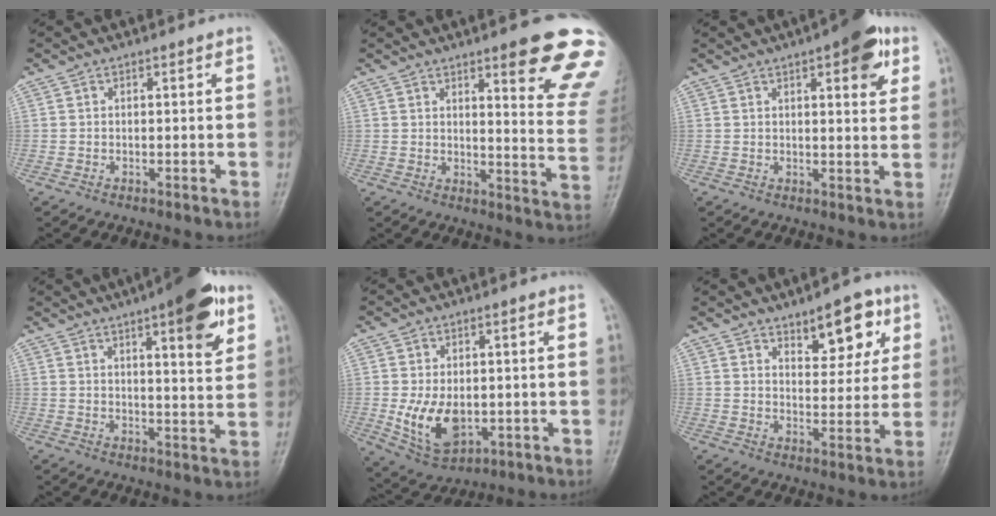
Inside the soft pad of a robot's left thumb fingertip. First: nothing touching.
{"total": 16.8, "force": [10.6, 2.7, 12.8], "torque": [-0.127, -0.061, 0.123]}
{"total": 9.3, "force": [4.4, 3.2, 7.5], "torque": [-0.076, -0.011, 0.050]}
{"total": 13.1, "force": [6.7, 3.5, 10.7], "torque": [-0.124, -0.025, 0.086]}
{"total": 9.6, "force": [-1.2, 6.1, 7.3], "torque": [-0.118, -0.010, -0.004]}
{"total": 9.9, "force": [5.5, 4.6, 6.9], "torque": [-0.062, -0.030, 0.079]}